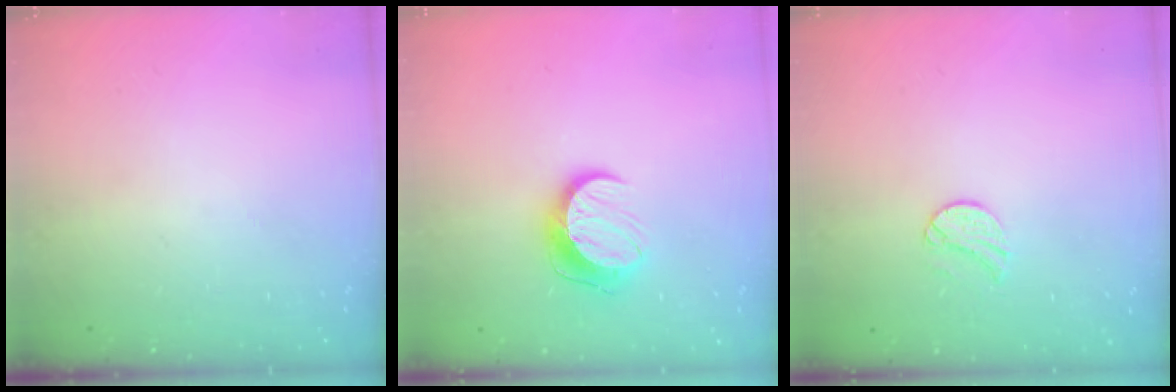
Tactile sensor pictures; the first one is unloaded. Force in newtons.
{"total": 10.5, "press": 10.5, "slide": 0.4}
{"total": 9.2, "press": 9.2, "slide": 0.6}